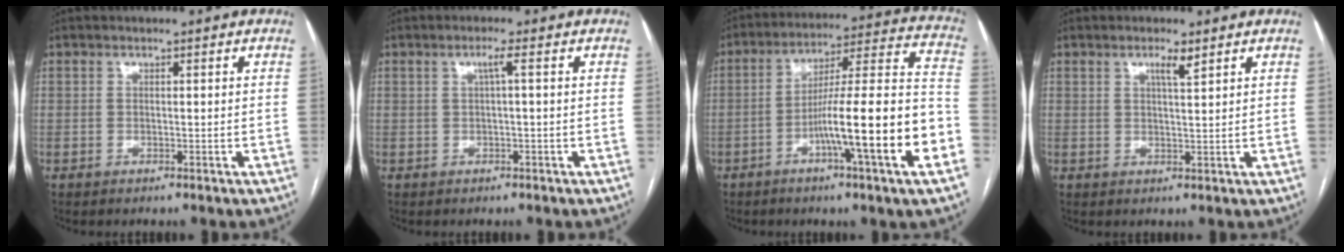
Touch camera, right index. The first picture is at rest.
{"total": 1.5, "force": [0.3, -0.3, 1.4], "torque": [-0.024, 0.003, 0.006]}
{"total": 18.9, "force": [-6.6, -0.3, 17.7], "torque": [-0.249, 0.008, -0.105]}
{"total": 2.3, "force": [1.5, 0.0, 1.8], "torque": [-0.033, -0.003, 0.026]}